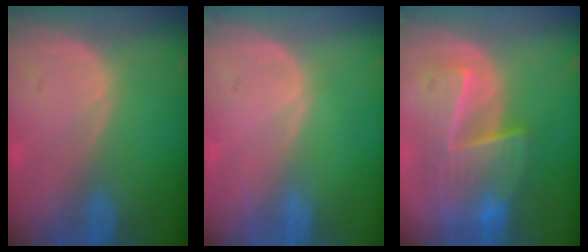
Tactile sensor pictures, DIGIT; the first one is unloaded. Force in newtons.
{"total": 0.0}
{"total": 8.8, "press": 8.3, "slide": 2.9}